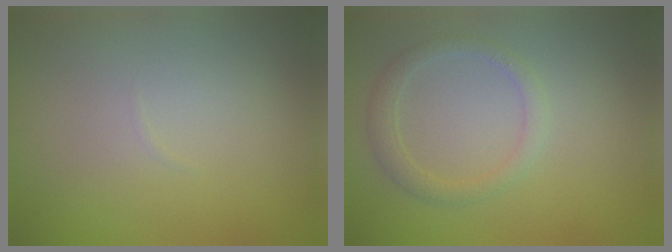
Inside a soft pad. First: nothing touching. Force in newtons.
{"total": 1.8, "press": 1.8, "slide": 0.2}